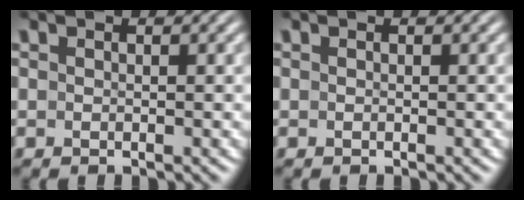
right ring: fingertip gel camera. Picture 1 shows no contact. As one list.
[{"total": 1.1, "force": [-0.3, -1.0, -0.3], "torque": [0.012, -0.010, 0.005]}]